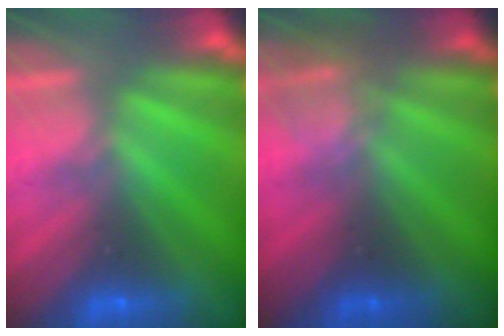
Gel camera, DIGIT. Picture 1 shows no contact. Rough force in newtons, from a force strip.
{"total": 2.4}